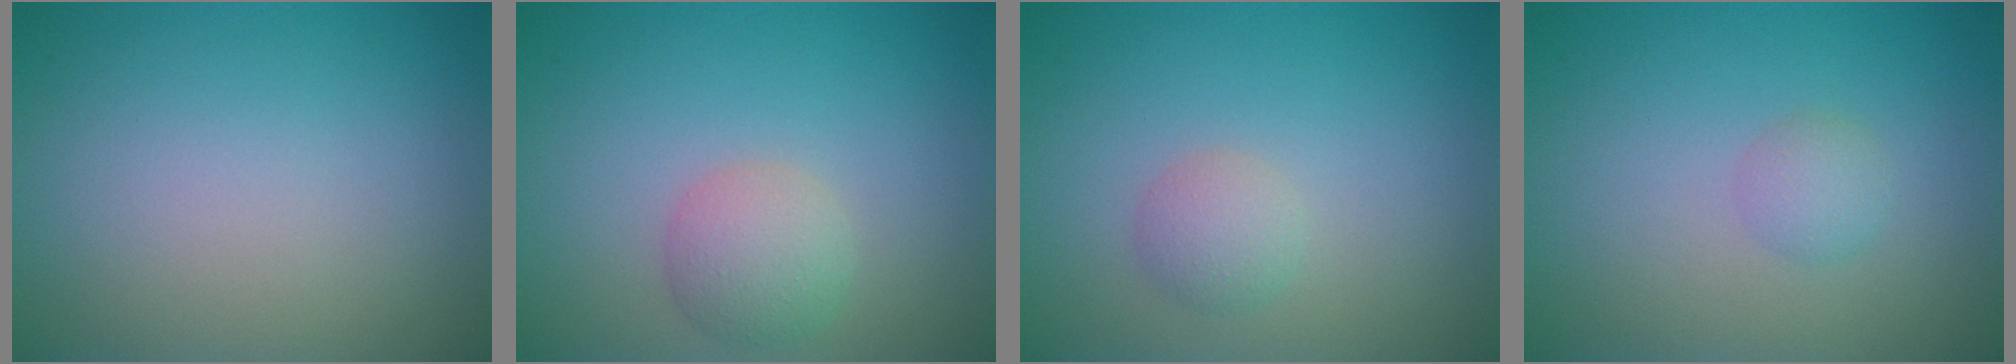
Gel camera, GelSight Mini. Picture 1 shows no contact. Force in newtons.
{"total": 2.8, "press": 2.8, "slide": 0.2}
{"total": 1.7, "press": 1.7, "slide": 0.0}
{"total": 1.3, "press": 1.3, "slide": 0.1}